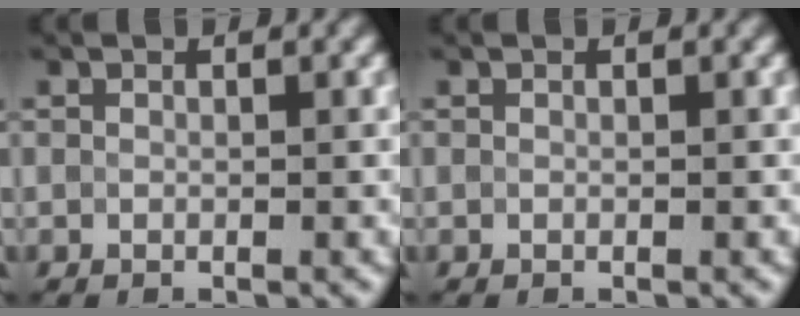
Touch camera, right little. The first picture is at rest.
{"total": 0.0}